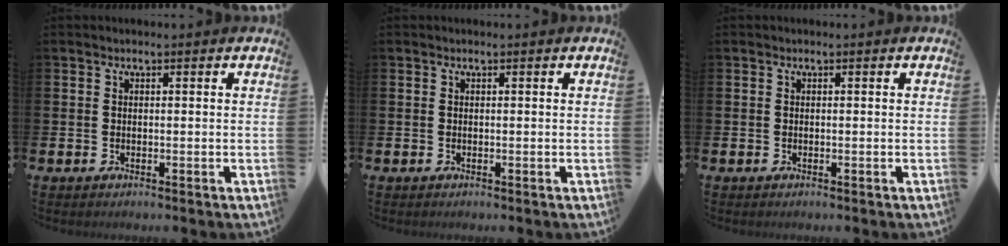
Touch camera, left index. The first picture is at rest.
{"total": 0.0}
{"total": 0.0}